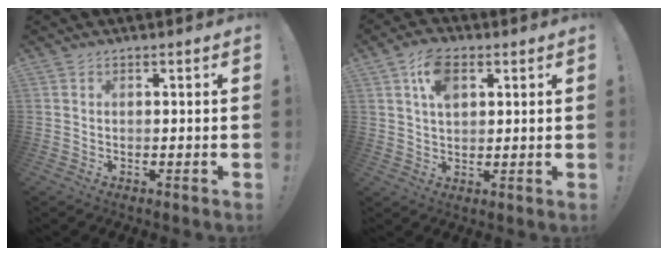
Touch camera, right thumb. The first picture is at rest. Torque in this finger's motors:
{"motor_torque": [0.60, 1.68, 0.33, -0.18, 0.03]}